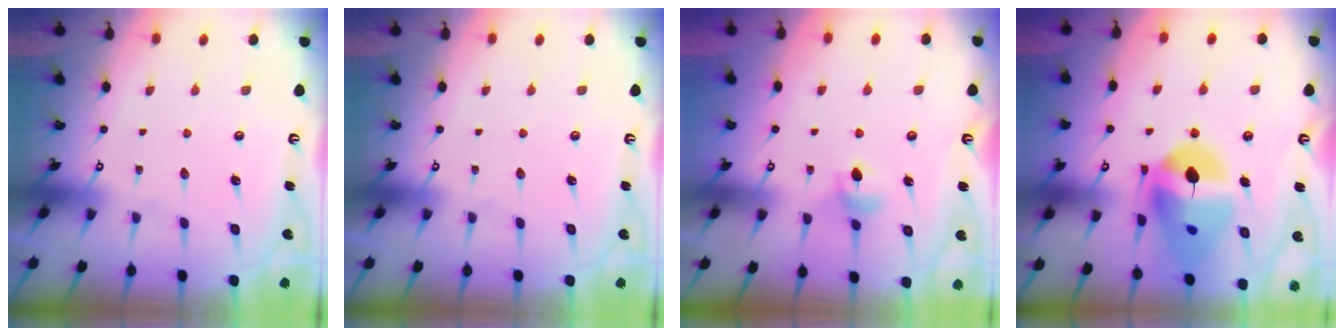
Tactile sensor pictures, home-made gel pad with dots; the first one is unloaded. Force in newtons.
{"total": 0.0}
{"total": 4.9, "press": 4.9, "slide": 0.5}
{"total": 17.9, "press": 17.8, "slide": 1.9}